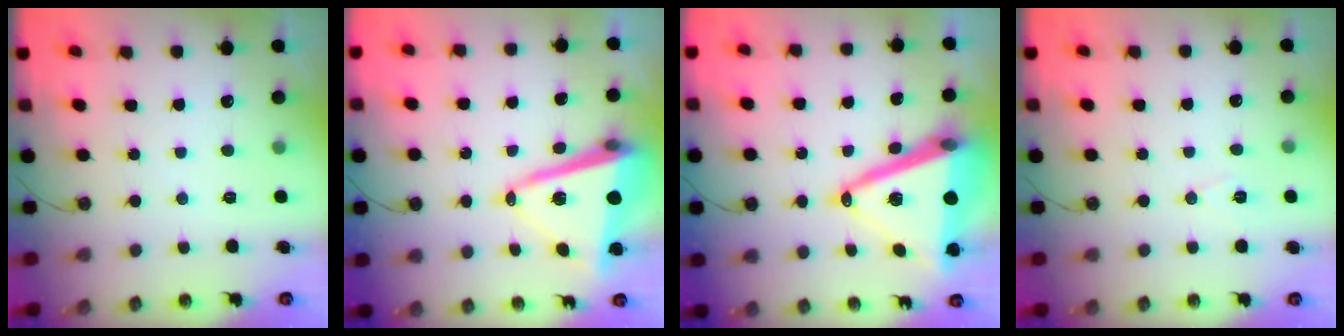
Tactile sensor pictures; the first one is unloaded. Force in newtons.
{"total": 14.2, "press": 14.0, "slide": 2.5}
{"total": 22.0, "press": 21.7, "slide": 3.7}
{"total": 6.3, "press": 4.5, "slide": 4.4}